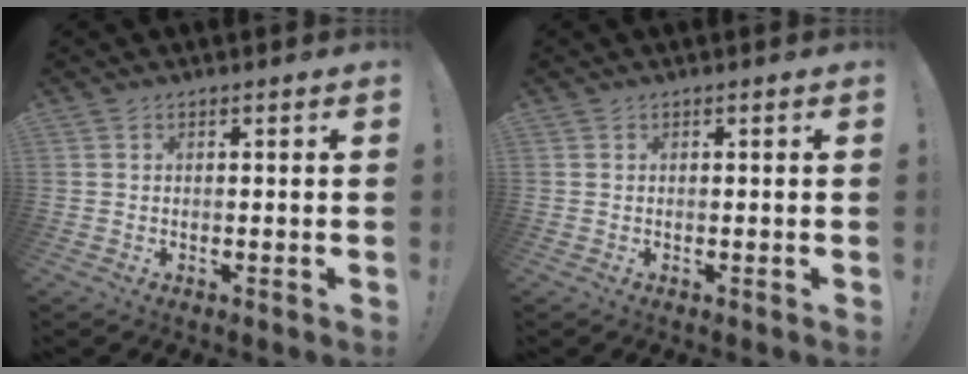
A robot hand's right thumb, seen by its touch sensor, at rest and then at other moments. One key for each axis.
{"total": 0.0}